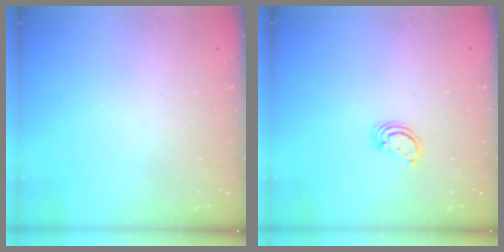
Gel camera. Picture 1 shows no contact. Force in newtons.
{"total": 2.3, "press": 2.3, "slide": 0.2}